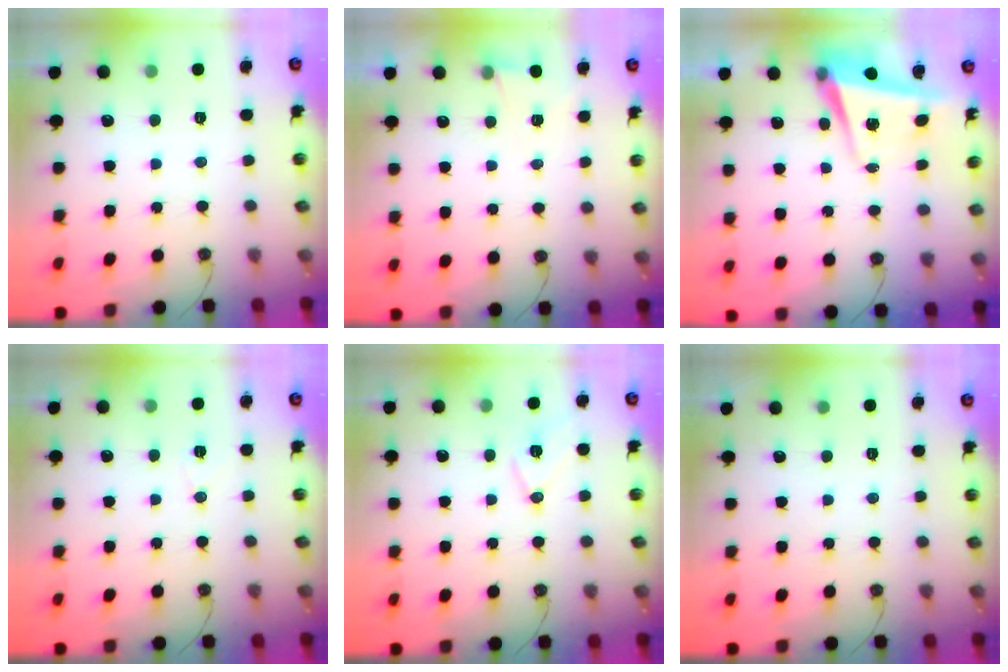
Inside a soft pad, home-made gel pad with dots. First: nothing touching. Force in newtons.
{"total": 5.2, "press": 2.9, "slide": 4.2}
{"total": 5.0, "press": 4.9, "slide": 1.2}
{"total": 5.4, "press": 4.7, "slide": 2.7}
{"total": 10.3, "press": 9.7, "slide": 3.4}
{"total": 0.0}